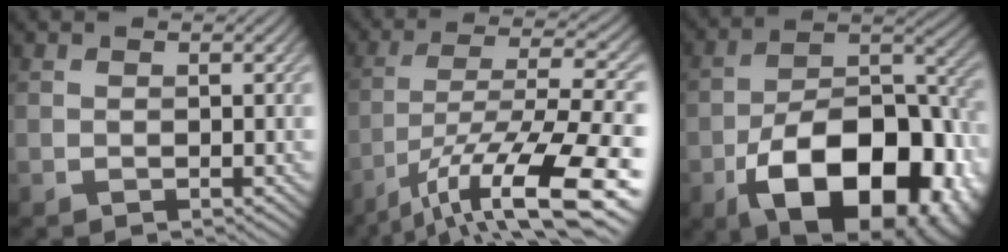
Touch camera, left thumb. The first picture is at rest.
{"total": 15.2, "force": [-8.4, 4.3, 12.0], "torque": [-0.220, -0.007, -0.139]}
{"total": 19.0, "force": [-8.6, 10.3, 13.4], "torque": [-0.189, -0.029, -0.137]}